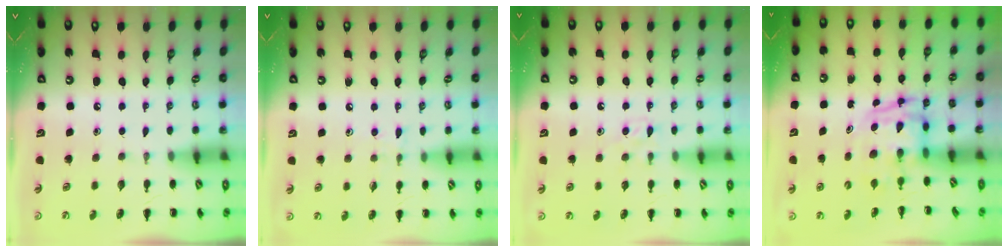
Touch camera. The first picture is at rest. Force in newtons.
{"total": 6.4, "press": 6.0, "slide": 2.3}
{"total": 3.7, "press": 3.5, "slide": 1.2}
{"total": 3.7, "press": 3.7, "slide": 0.5}